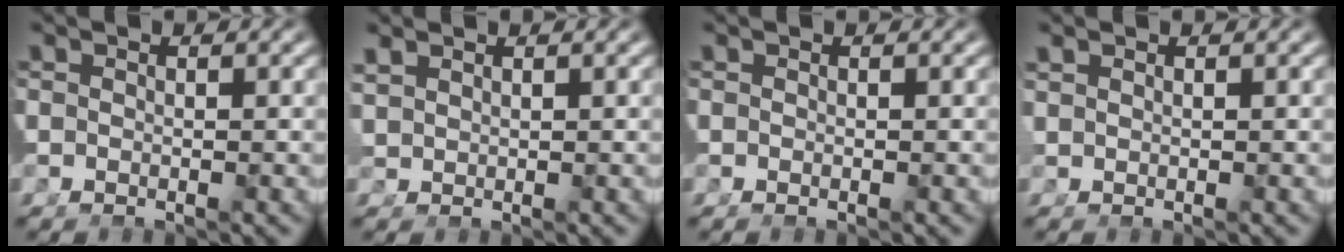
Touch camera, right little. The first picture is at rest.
{"total": 1.2, "force": [1.1, -0.5, 0.2], "torque": [0.001, 0.000, 0.035]}
{"total": 0.0}
{"total": 1.0, "force": [0.8, -0.7, 0.2], "torque": [0.006, 0.002, 0.022]}